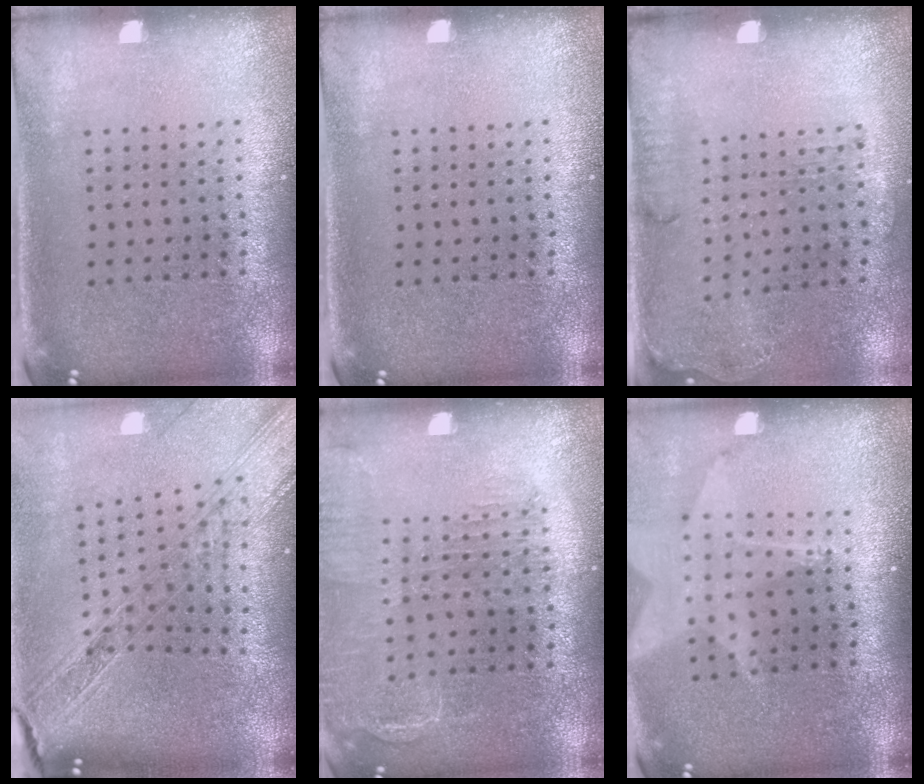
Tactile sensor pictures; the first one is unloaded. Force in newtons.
{"total": 0.0}
{"total": 1.7, "press": 1.2, "slide": 1.2}
{"total": 2.5, "press": 2.1, "slide": 1.4}
{"total": 1.6, "press": 1.6, "slide": 0.4}
{"total": 1.8, "press": 1.5, "slide": 1.1}